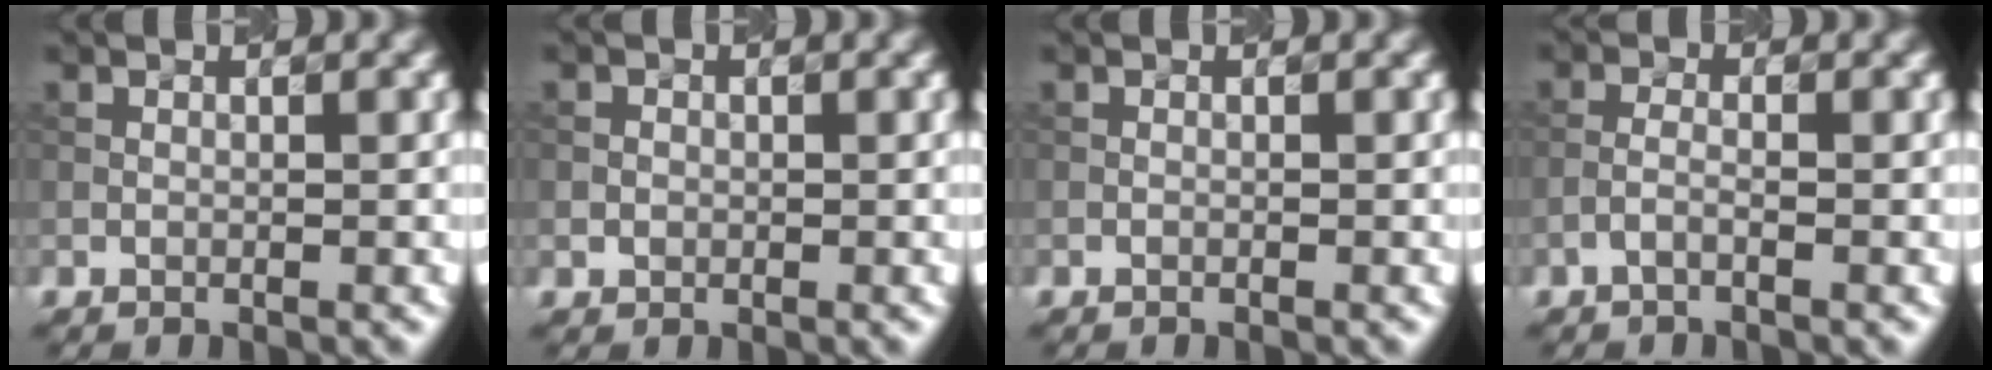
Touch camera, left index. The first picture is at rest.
{"total": 0.8, "force": [-0.1, 0.8, 0.0], "torque": [0.000, 0.002, -0.002]}
{"total": 0.0}
{"total": 1.2, "force": [-0.8, 0.3, 0.8], "torque": [-0.021, 0.008, -0.020]}